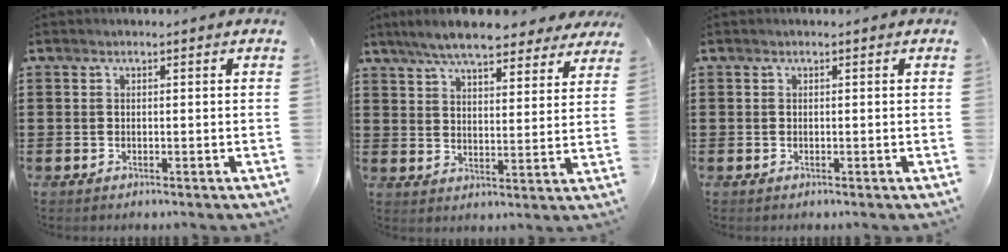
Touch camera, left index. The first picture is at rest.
{"total": 8.0, "force": [7.2, 1.0, 3.3], "torque": [-0.089, -0.018, 0.131]}
{"total": 0.0}